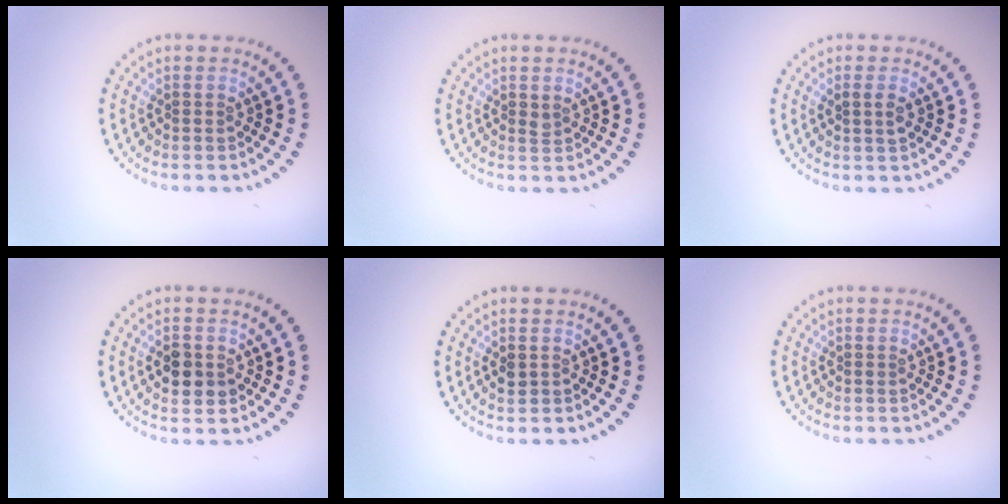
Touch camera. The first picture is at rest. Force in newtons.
{"total": 0.6, "press": 0.5, "slide": 0.3}
{"total": 1.3, "press": 1.3, "slide": 0.4}
{"total": 2.7, "press": 2.7, "slide": 0.2}
{"total": 1.2, "press": 1.2, "slide": 0.1}
{"total": 0.0}